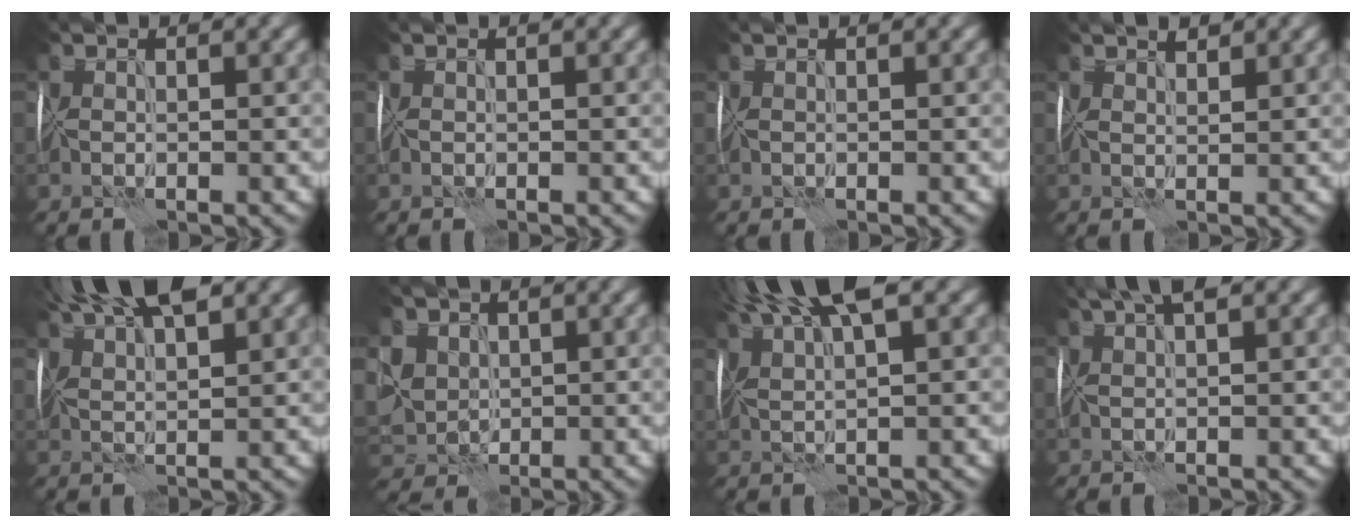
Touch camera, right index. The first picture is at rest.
{"total": 0.0}
{"total": 0.8, "force": [0.4, 0.3, 0.6], "torque": [-0.008, 0.004, 0.004]}
{"total": 2.2, "force": [1.7, 0.9, 1.0], "torque": [-0.004, 0.013, 0.020]}
{"total": 9.2, "force": [6.1, 3.0, 6.2], "torque": [-0.100, 0.029, 0.083]}
{"total": 3.6, "force": [1.0, 3.5, 0.4], "torque": [-0.035, 0.011, 0.019]}
{"total": 9.6, "force": [5.7, 2.9, 7.2], "torque": [-0.128, 0.031, 0.088]}
{"total": 4.3, "force": [2.9, 1.1, 2.9], "torque": [-0.044, 0.023, 0.041]}